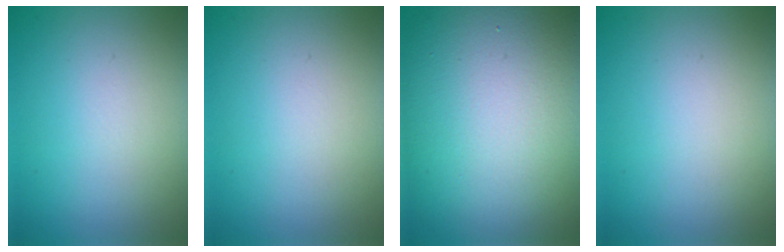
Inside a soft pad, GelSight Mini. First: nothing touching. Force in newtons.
{"total": 0.0}
{"total": 17.1, "press": 17.1, "slide": 0.8}
{"total": 0.0}